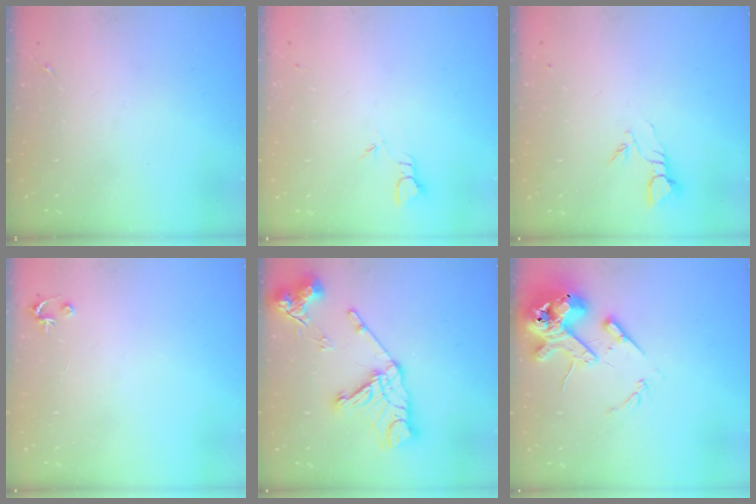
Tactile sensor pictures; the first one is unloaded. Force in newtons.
{"total": 1.8, "press": 1.8, "slide": 0.0}
{"total": 3.9, "press": 3.9, "slide": 0.2}
{"total": 2.5, "press": 2.5, "slide": 0.2}
{"total": 18.1, "press": 18.0, "slide": 2.1}
{"total": 16.3, "press": 16.0, "slide": 2.6}